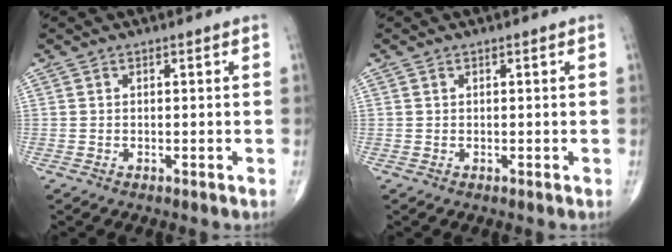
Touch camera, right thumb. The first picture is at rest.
{"total": 0.0}